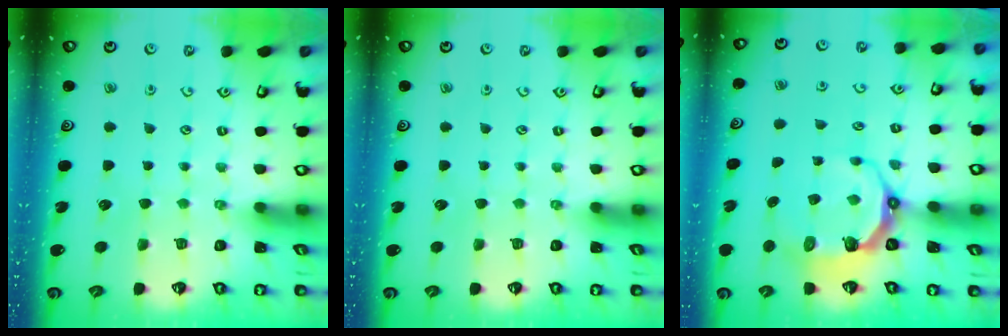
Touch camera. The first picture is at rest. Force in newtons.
{"total": 0.0}
{"total": 7.8, "press": 6.4, "slide": 4.4}